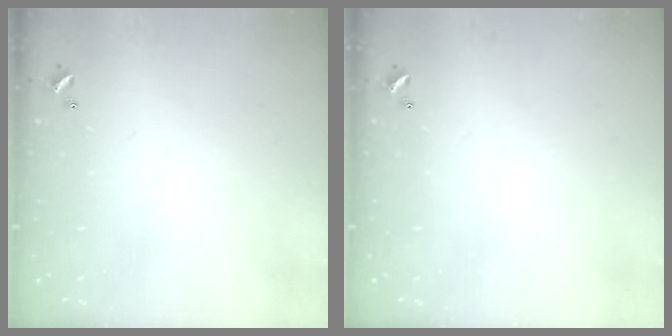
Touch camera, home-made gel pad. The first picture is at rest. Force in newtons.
{"total": 0.0}